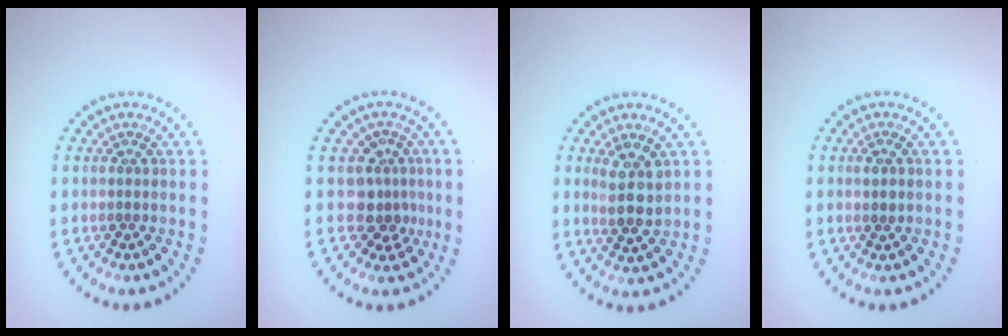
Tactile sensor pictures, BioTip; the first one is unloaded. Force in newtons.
{"total": 2.8, "press": 2.1, "slide": 1.8}
{"total": 2.9, "press": 2.6, "slide": 1.2}
{"total": 0.6, "press": 0.6, "slide": 0.3}